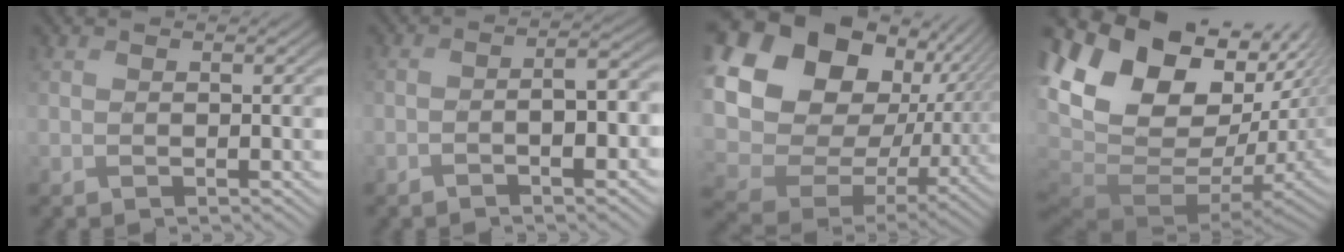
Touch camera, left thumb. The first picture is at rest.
{"total": 4.9, "force": [-2.4, 1.5, 4.0], "torque": [-0.059, 0.002, -0.040]}
{"total": 21.7, "force": [4.1, 17.1, 12.7], "torque": [-0.333, -0.003, 0.100]}
{"total": 15.8, "force": [1.6, 11.2, 11.0], "torque": [-0.225, -0.028, 0.075]}